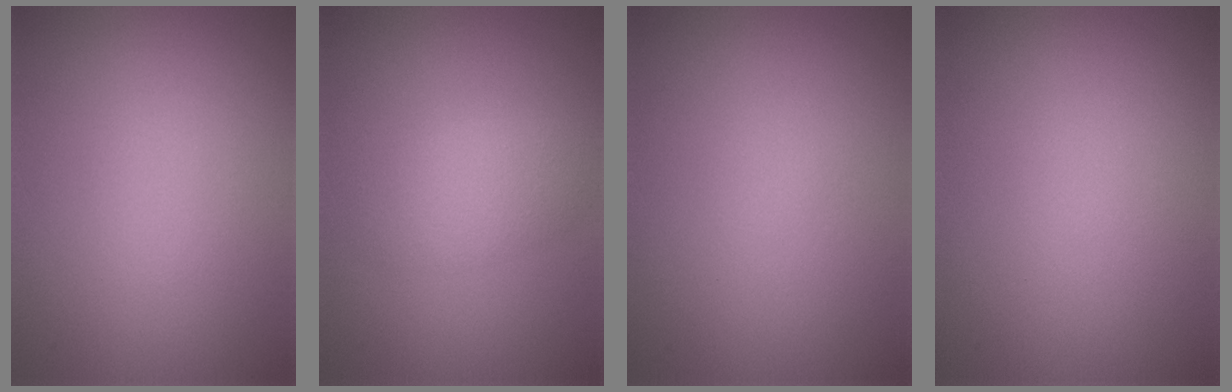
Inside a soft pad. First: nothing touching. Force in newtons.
{"total": 2.4, "press": 2.4, "slide": 0.2}
{"total": 0.0}
{"total": 0.0}